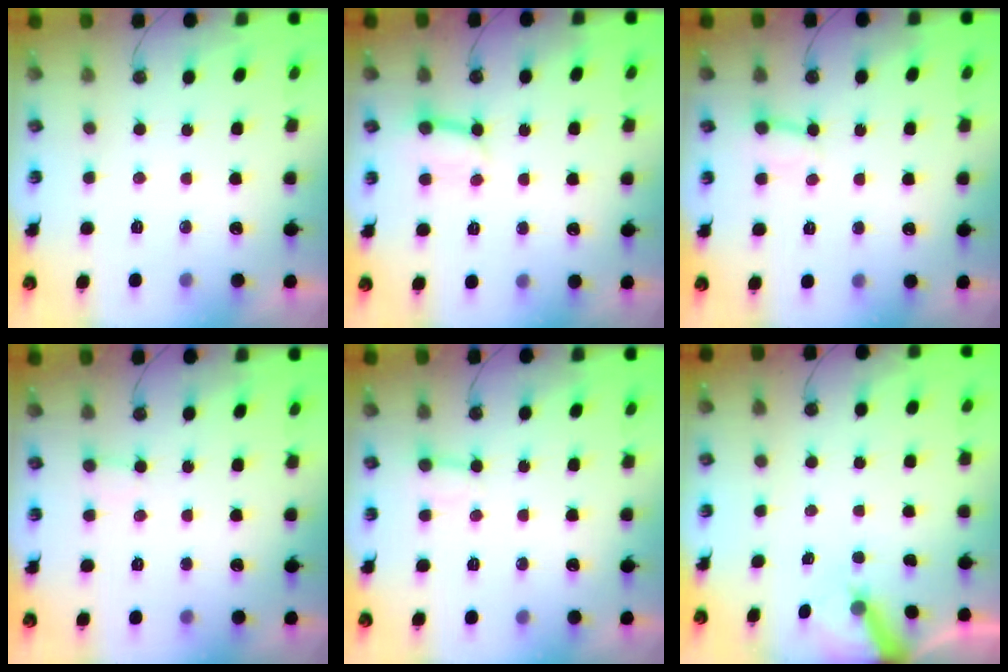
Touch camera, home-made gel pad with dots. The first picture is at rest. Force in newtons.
{"total": 4.7, "press": 4.7, "slide": 0.6}
{"total": 2.6, "press": 2.6, "slide": 0.1}
{"total": 1.9, "press": 1.9, "slide": 0.3}
{"total": 2.4, "press": 2.4, "slide": 0.1}
{"total": 6.1, "press": 6.1, "slide": 0.2}